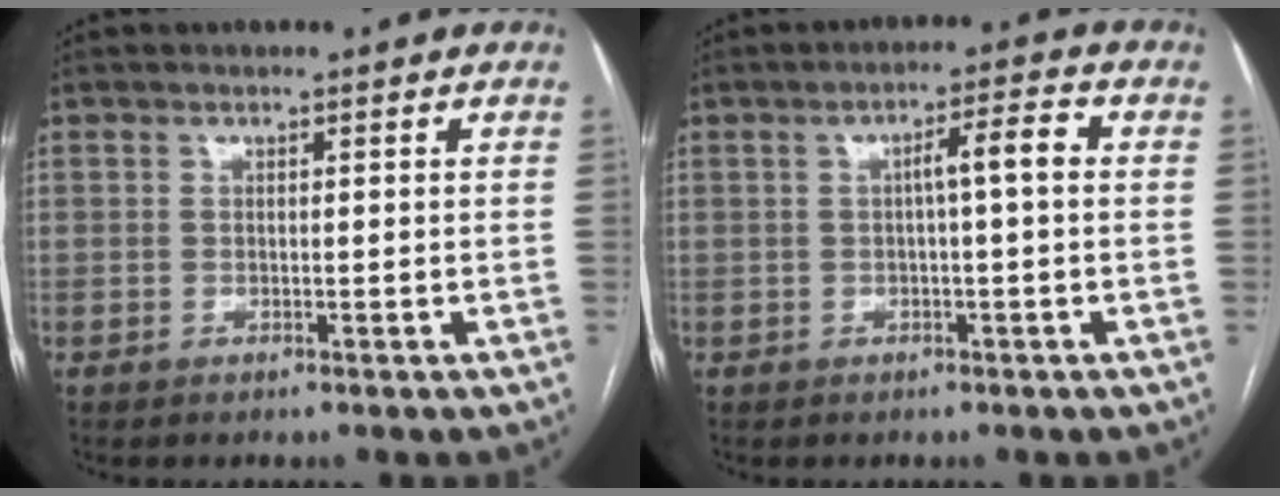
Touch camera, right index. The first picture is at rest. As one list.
[{"total": 4.6, "force": [0.3, 0.4, 4.6], "torque": [-0.070, 0.013, 0.004]}]